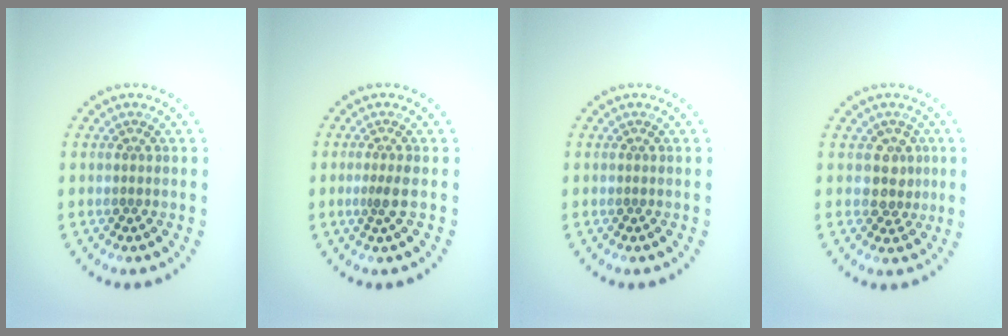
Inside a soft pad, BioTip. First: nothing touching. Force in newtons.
{"total": 1.5, "press": 1.1, "slide": 1.0}
{"total": 0.0}
{"total": 2.2, "press": 1.8, "slide": 1.4}